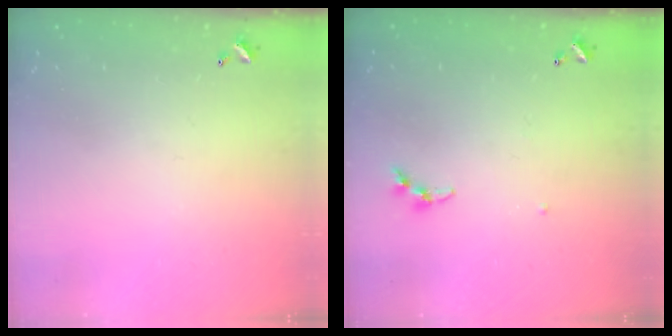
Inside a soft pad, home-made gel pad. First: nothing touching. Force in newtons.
{"total": 4.0, "press": 3.9, "slide": 0.5}